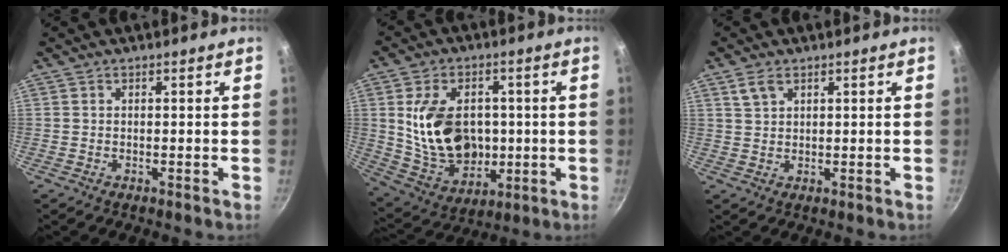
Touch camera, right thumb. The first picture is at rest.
{"total": 17.6, "force": [1.1, 12.6, 12.2], "torque": [-0.182, -0.004, 0.035]}
{"total": 3.1, "force": [1.8, 1.9, 1.8], "torque": [-0.026, 0.000, 0.037]}